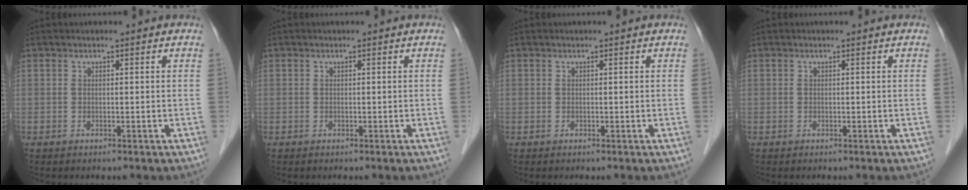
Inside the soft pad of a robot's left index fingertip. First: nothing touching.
{"total": 0.0}
{"total": 0.0}
{"total": 0.0}